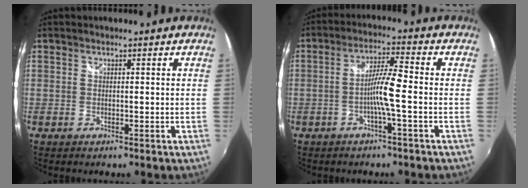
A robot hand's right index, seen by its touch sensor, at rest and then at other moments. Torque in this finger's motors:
{"motor_torque": [0.58, 1.39, 0.45, 0.09]}